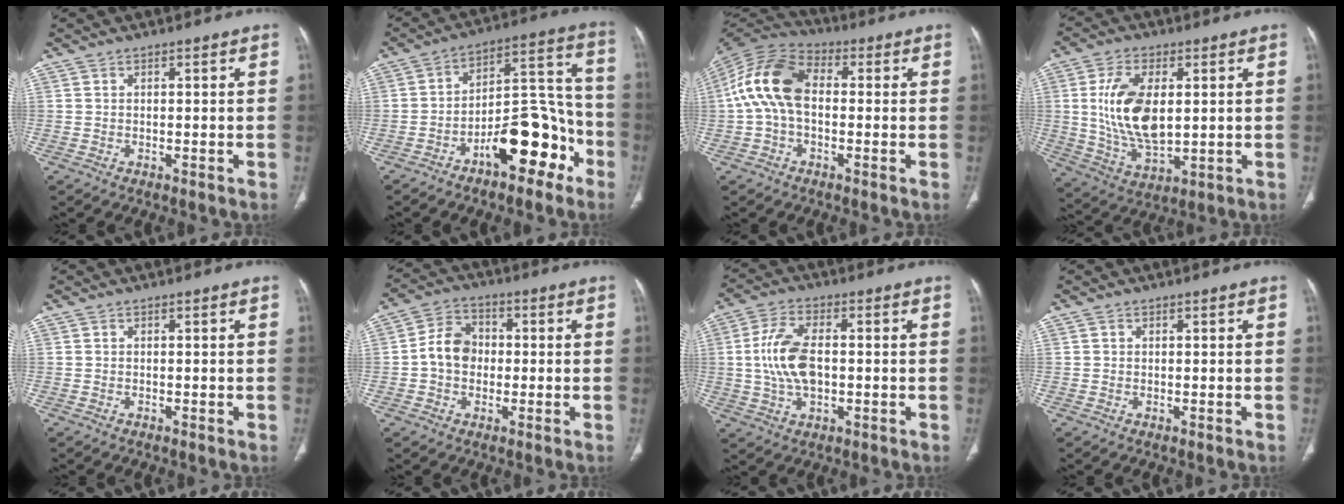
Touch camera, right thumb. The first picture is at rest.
{"total": 15.9, "force": [-8.1, 7.3, 11.6], "torque": [-0.138, 0.085, -0.126]}
{"total": 13.1, "force": [0.3, 8.3, 10.2], "torque": [-0.197, 0.034, -0.006]}
{"total": 14.5, "force": [1.8, 7.9, 12.1], "torque": [-0.225, -0.013, 0.043]}
{"total": 0.0}
{"total": 7.7, "force": [-0.4, 6.3, 4.5], "torque": [-0.062, 0.024, -0.018]}
{"total": 10.7, "force": [0.0, 5.8, 8.9], "torque": [-0.182, 0.010, -0.001]}
{"total": 0.0}